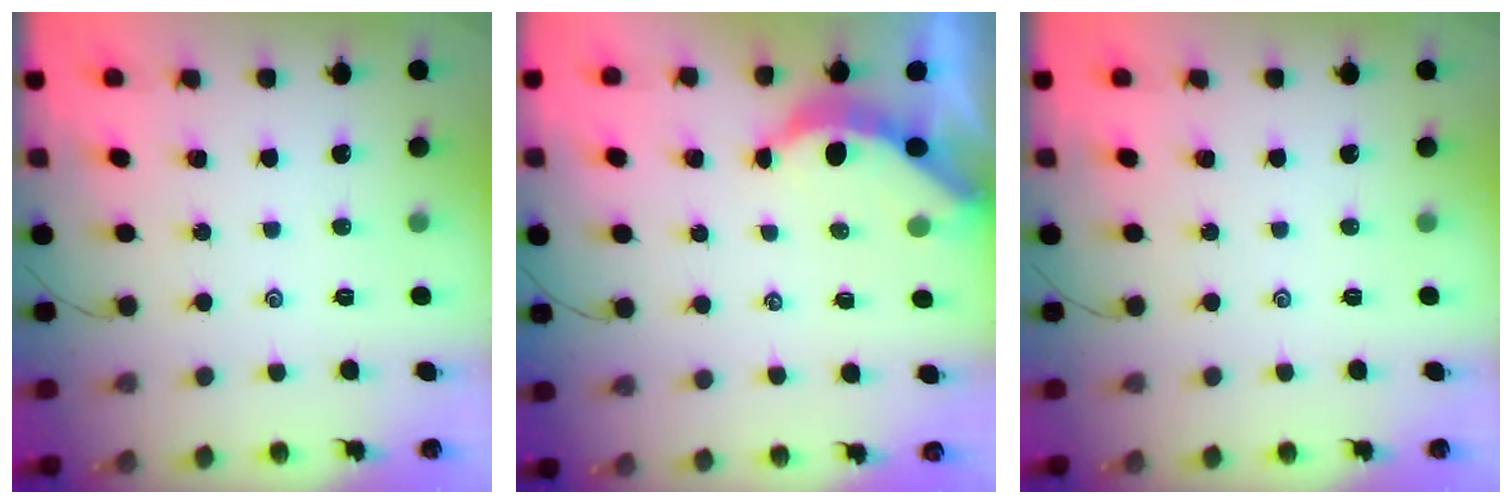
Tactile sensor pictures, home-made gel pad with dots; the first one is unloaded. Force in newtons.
{"total": 3.9, "press": 3.9, "slide": 0.4}
{"total": 0.0}